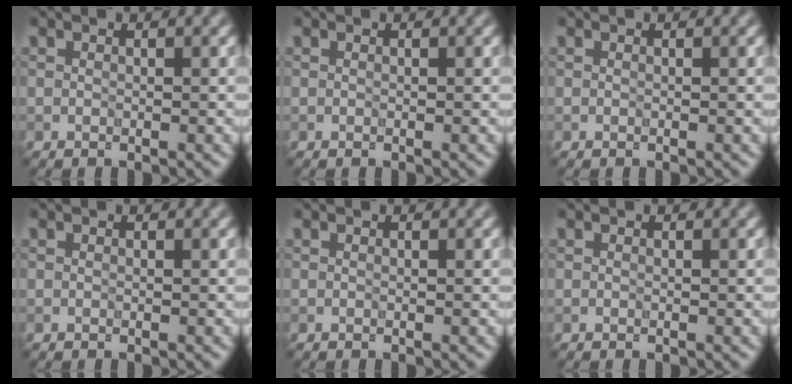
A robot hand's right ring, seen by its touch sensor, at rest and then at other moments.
{"total": 0.0}
{"total": 0.0}
{"total": 0.0}
{"total": 0.0}
{"total": 0.0}